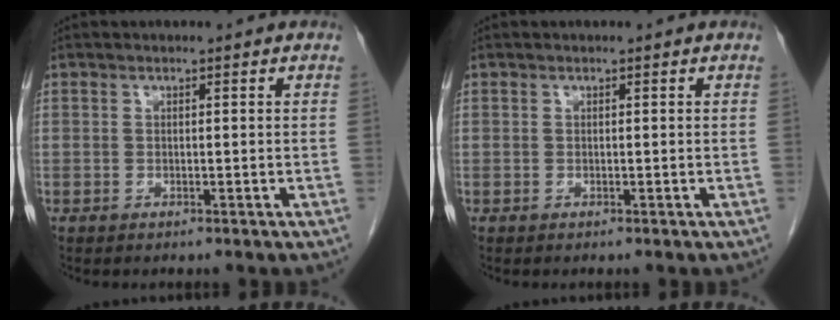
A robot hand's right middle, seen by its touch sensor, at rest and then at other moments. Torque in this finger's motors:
{"motor_torque": [0.10, -0.59, 0.06, 0.00]}